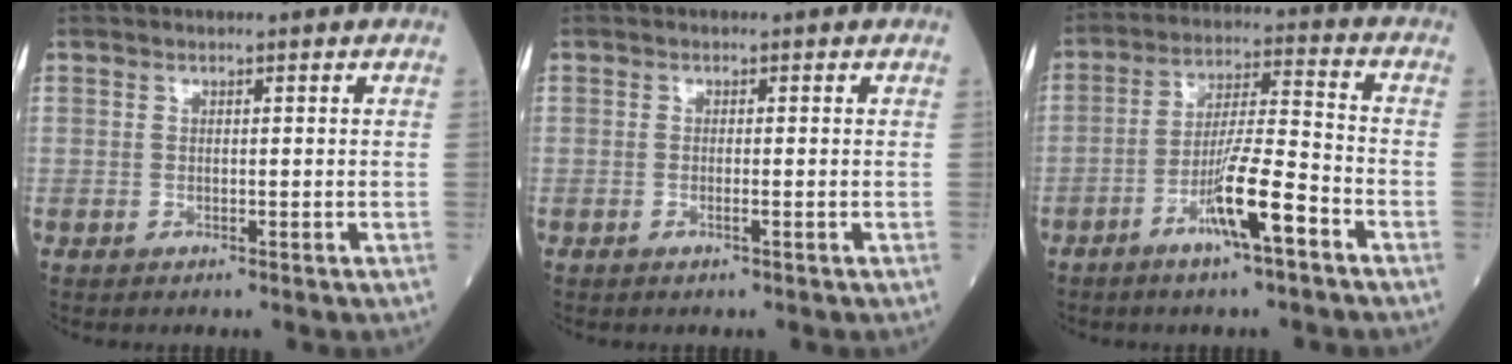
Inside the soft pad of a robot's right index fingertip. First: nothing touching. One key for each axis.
{"total": 0.7, "fx": -0.3, "fy": -0.1, "fz": 0.7, "tx": -0.015, "ty": 0.000, "tz": -0.003}
{"total": 9.3, "fx": -4.8, "fy": 0.7, "fz": 7.9, "tx": -0.146, "ty": 0.000, "tz": -0.084}